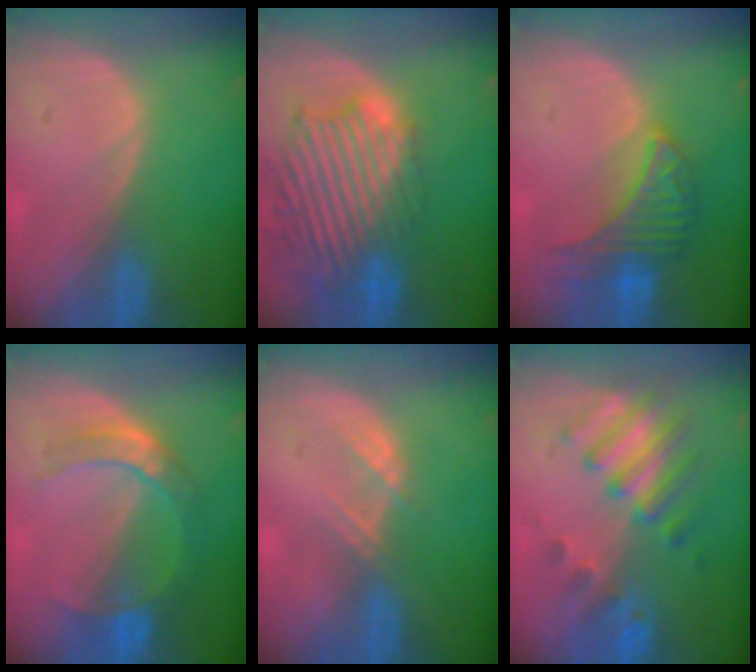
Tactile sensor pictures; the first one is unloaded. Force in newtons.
{"total": 13.8, "press": 11.8, "slide": 7.2}
{"total": 7.1, "press": 7.1, "slide": 0.2}
{"total": 7.2, "press": 6.5, "slide": 3.1}
{"total": 2.3, "press": 2.3, "slide": 0.2}
{"total": 7.5, "press": 7.4, "slide": 1.1}